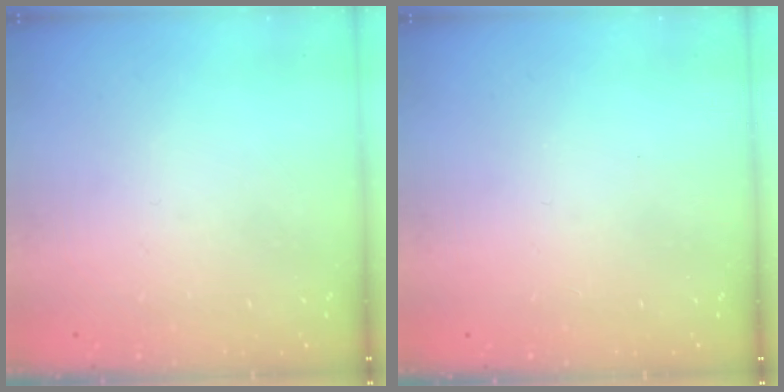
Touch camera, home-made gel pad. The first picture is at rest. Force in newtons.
{"total": 0.0}